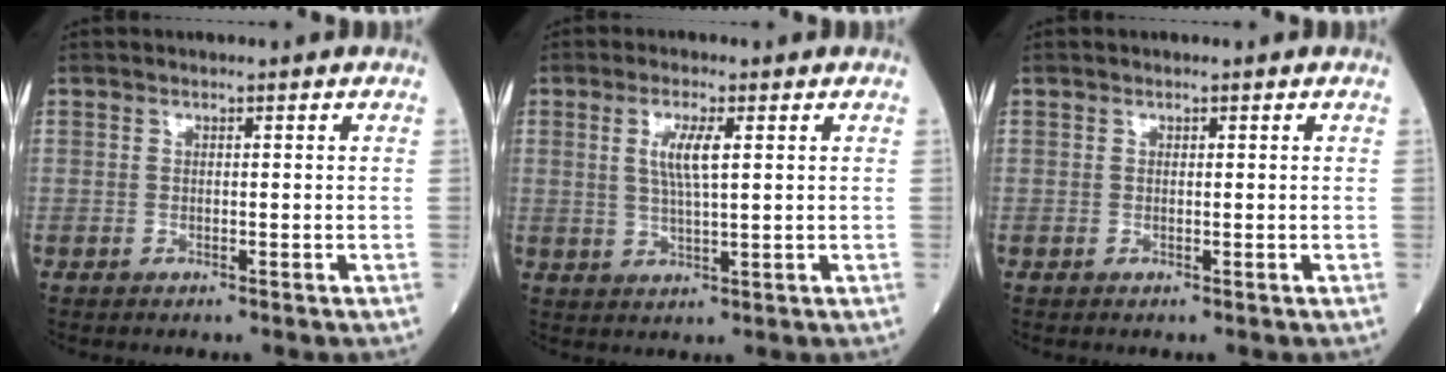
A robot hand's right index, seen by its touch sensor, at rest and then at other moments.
{"total": 4.8, "force": [1.4, 0.6, 4.5], "torque": [-0.091, -0.001, 0.027]}
{"total": 0.0}